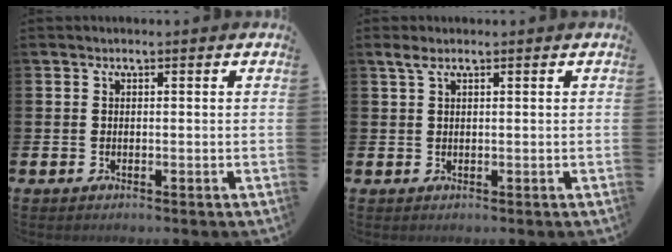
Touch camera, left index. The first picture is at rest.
{"total": 1.6, "force": [1.1, 0.4, 1.1], "torque": [-0.022, 0.004, 0.018]}